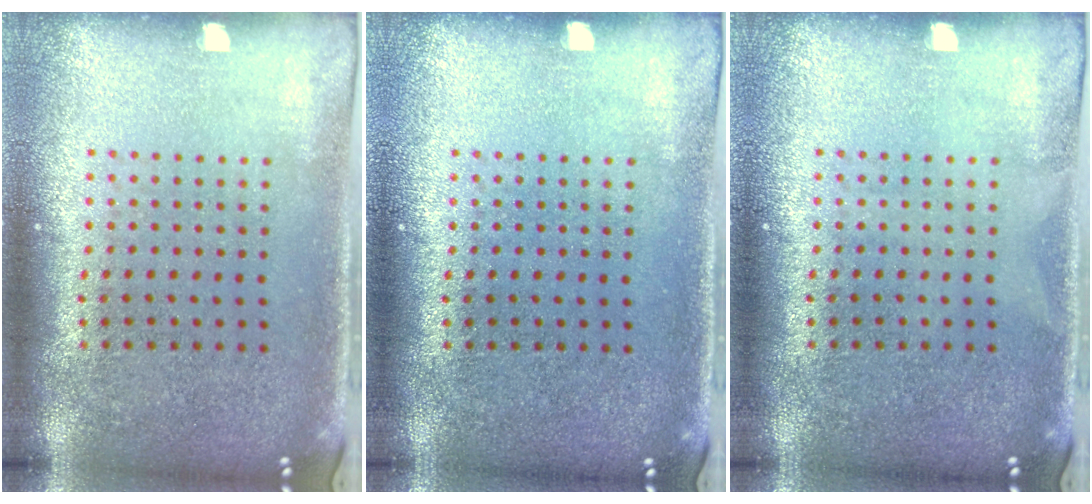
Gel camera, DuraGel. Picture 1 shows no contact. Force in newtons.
{"total": 0.0}
{"total": 0.0}